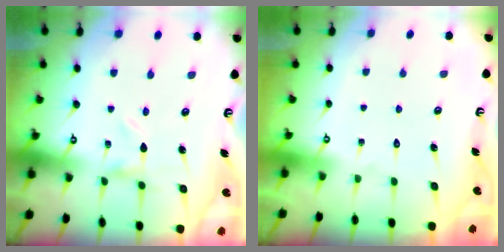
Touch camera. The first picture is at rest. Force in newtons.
{"total": 1.7, "press": 1.7, "slide": 0.1}